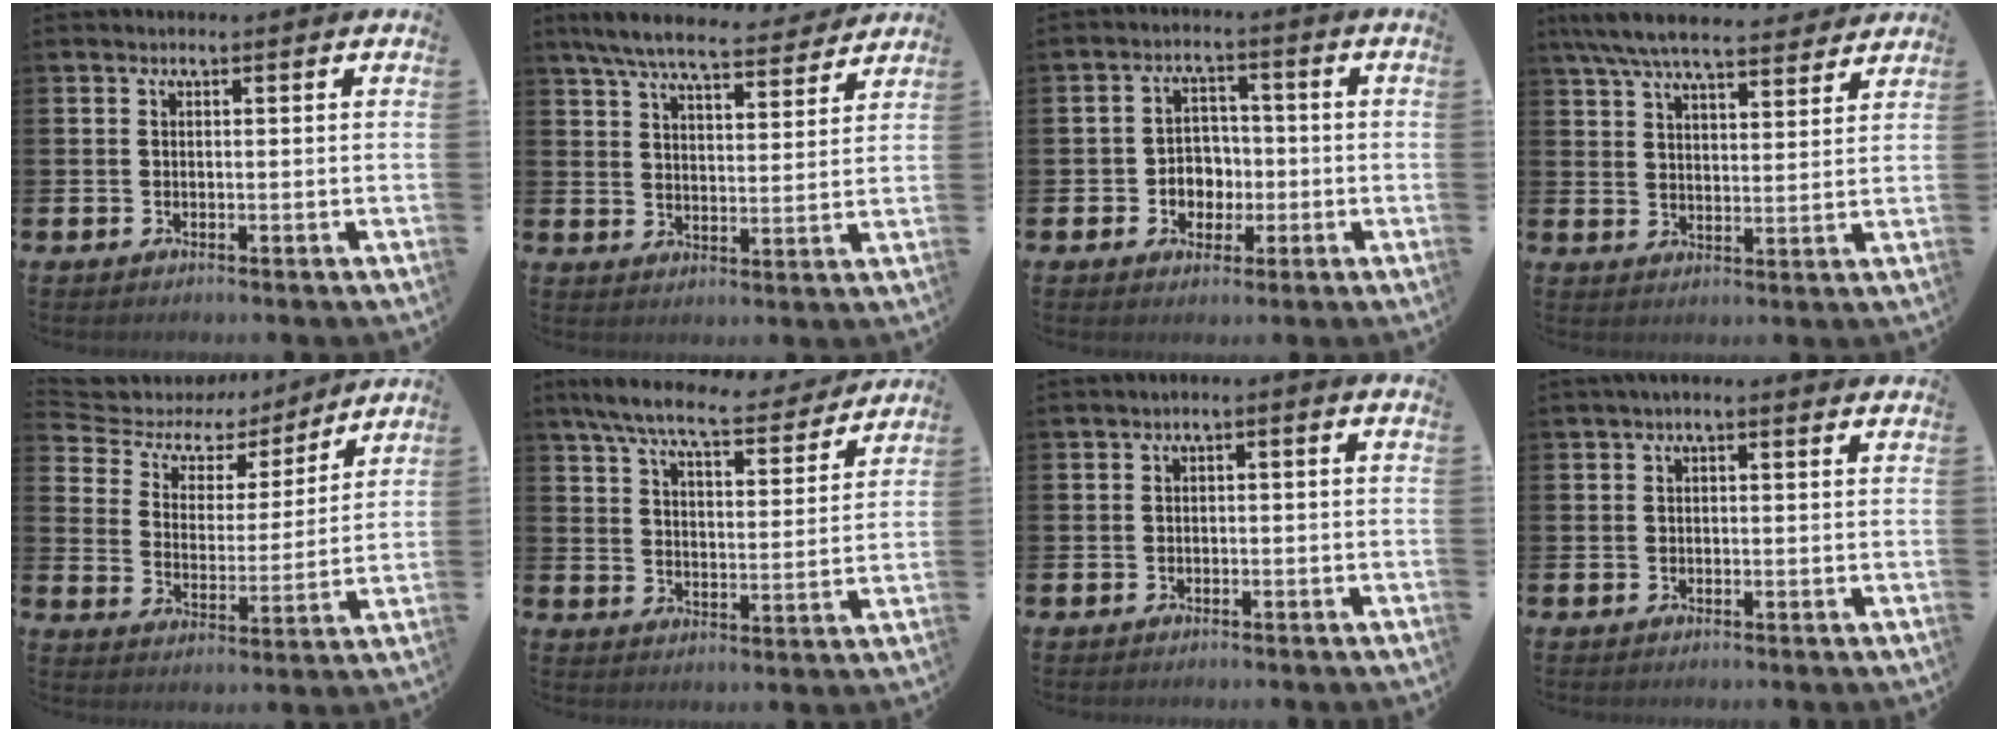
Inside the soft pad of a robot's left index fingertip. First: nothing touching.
{"total": 7.8, "force": [7.1, 1.4, 2.8], "torque": [-0.066, -0.040, 0.123]}
{"total": 4.0, "force": [-0.8, 3.7, 1.2], "torque": [-0.025, 0.003, -0.025]}
{"total": 7.7, "force": [7.1, 1.5, 2.5], "torque": [-0.069, -0.035, 0.128]}
{"total": 6.6, "force": [5.4, 3.6, 1.2], "torque": [-0.053, -0.041, 0.087]}
{"total": 8.6, "force": [7.8, 1.2, 3.3], "torque": [-0.088, -0.043, 0.137]}
{"total": 1.2, "force": [-1.1, 0.2, 0.5], "torque": [-0.015, 0.003, -0.022]}
{"total": 0.7, "force": [0.0, 0.2, 0.7], "torque": [-0.009, 0.003, -0.003]}